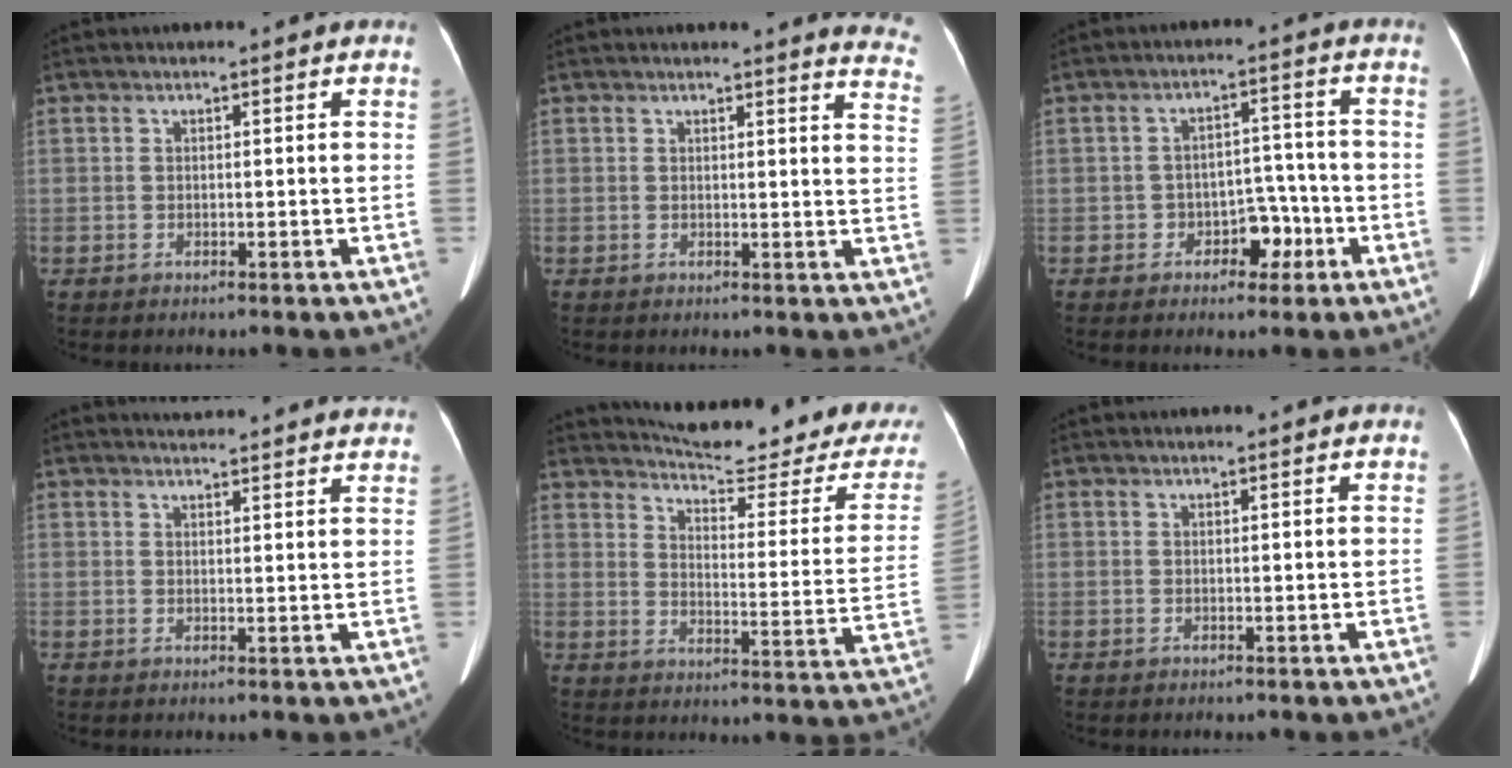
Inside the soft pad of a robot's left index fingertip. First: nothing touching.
{"total": 7.0, "force": [6.9, 0.5, 1.3], "torque": [0.007, -0.056, 0.036]}
{"total": 5.3, "force": [-2.6, 3.5, 3.0], "torque": [-0.036, 0.025, -0.037]}
{"total": 13.5, "force": [13.1, 1.3, 3.0], "torque": [-0.027, -0.009, 0.140]}
{"total": 22.5, "force": [21.0, 1.9, 8.0], "torque": [-0.113, -0.089, 0.249]}
{"total": 1.3, "force": [1.1, 0.1, 0.6], "torque": [-0.007, 0.017, 0.017]}